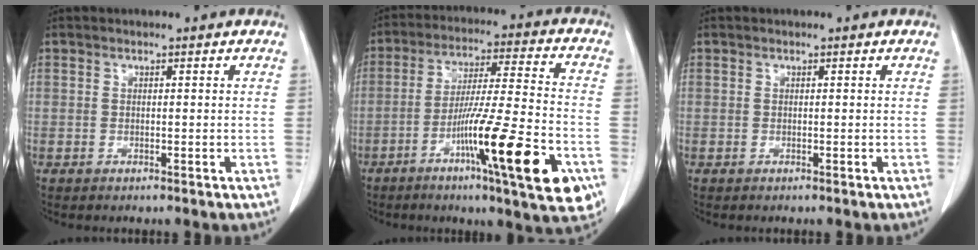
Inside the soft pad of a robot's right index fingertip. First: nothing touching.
{"total": 20.1, "force": [-8.1, 0.6, 18.4], "torque": [-0.258, -0.021, -0.126]}
{"total": 0.0}